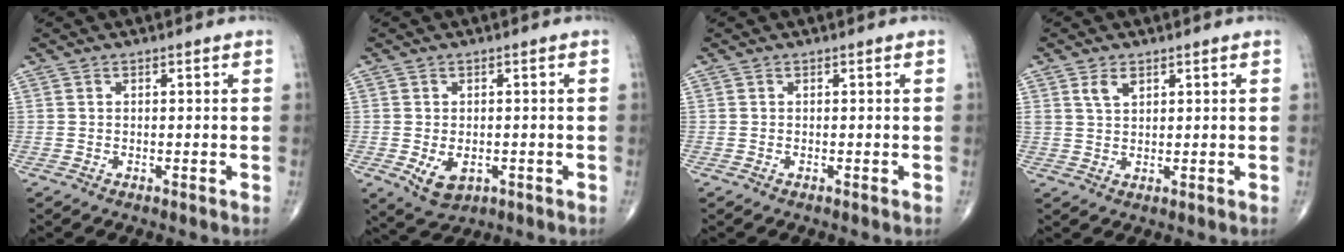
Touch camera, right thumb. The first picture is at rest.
{"total": 5.2, "force": [-1.4, 3.5, 3.6], "torque": [-0.055, -0.005, -0.009]}
{"total": 0.0}
{"total": 2.9, "force": [1.6, 1.7, 1.8], "torque": [-0.028, -0.006, 0.035]}